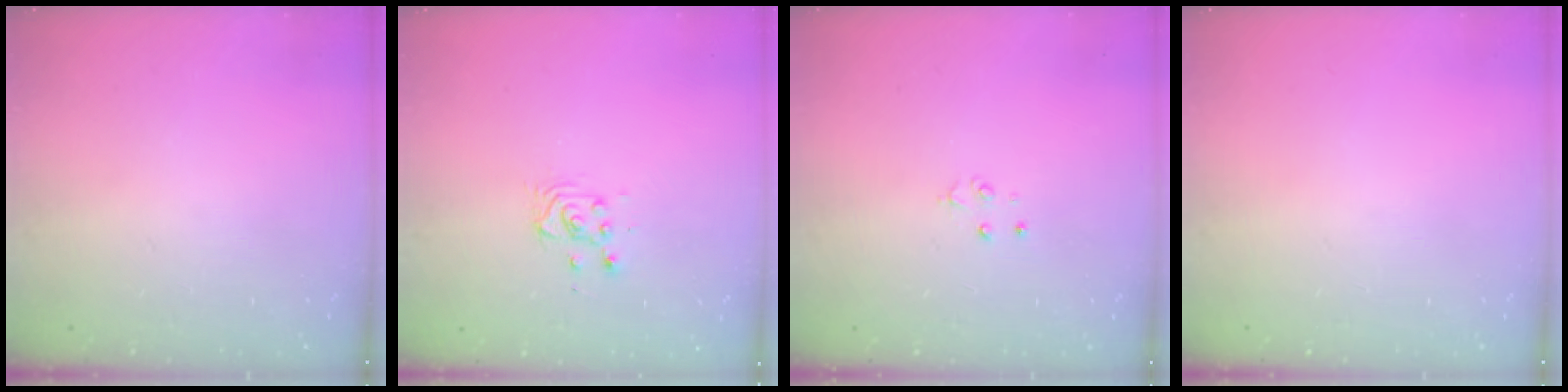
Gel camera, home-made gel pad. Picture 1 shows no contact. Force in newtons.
{"total": 3.1, "press": 3.1, "slide": 0.2}
{"total": 2.8, "press": 2.8, "slide": 0.3}
{"total": 0.0}